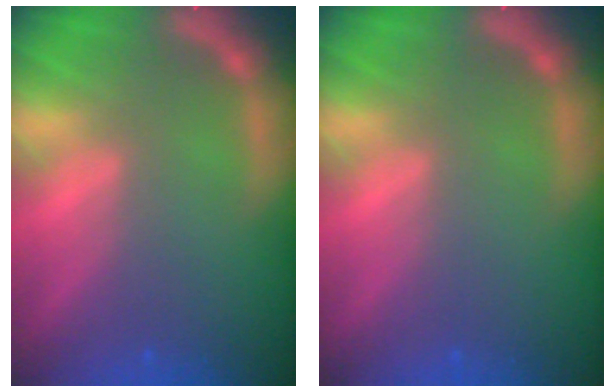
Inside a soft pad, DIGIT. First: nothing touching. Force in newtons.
{"total": 0.0}